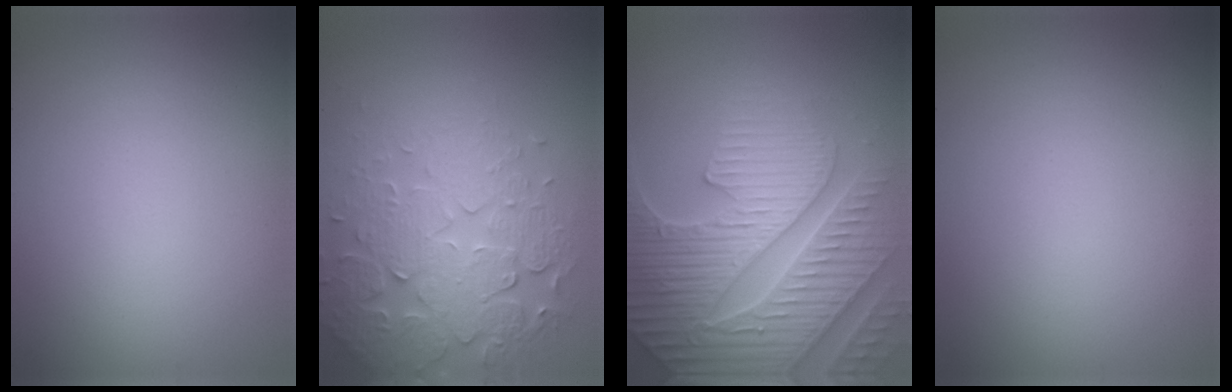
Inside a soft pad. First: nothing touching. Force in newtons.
{"total": 6.4, "press": 4.9, "slide": 4.1}
{"total": 7.4, "press": 7.2, "slide": 1.7}
{"total": 0.0}